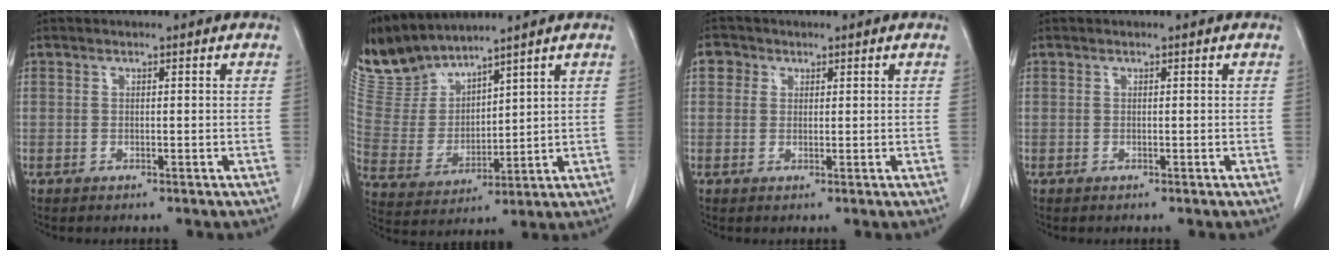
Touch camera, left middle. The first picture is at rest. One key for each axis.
{"total": 8.9, "fx": 8.8, "fy": 0.9, "fz": 0.9, "tx": -0.044, "ty": 0.006, "tz": 0.205}
{"total": 2.3, "fx": 0.9, "fy": 2.1, "fz": 0.5, "tx": -0.004, "ty": 0.006, "tz": 0.009}
{"total": 0.0}